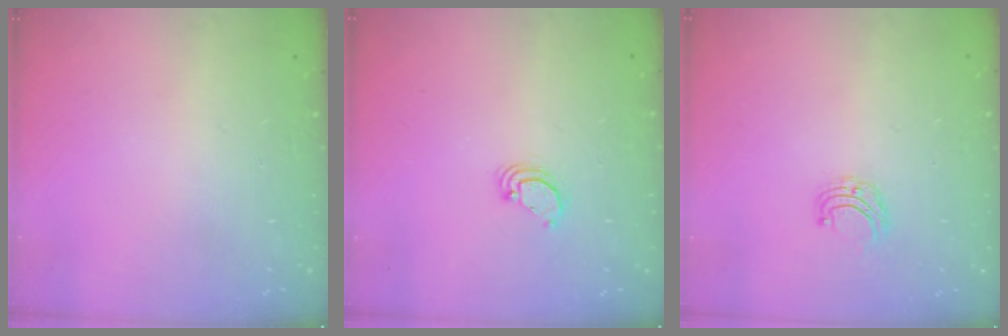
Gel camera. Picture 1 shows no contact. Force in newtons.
{"total": 2.9, "press": 2.9, "slide": 0.1}
{"total": 4.9, "press": 4.8, "slide": 0.5}